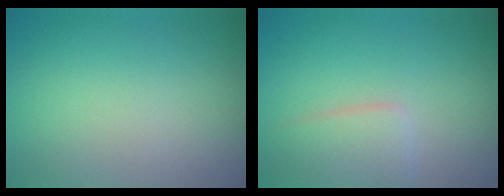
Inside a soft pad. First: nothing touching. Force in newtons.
{"total": 2.9, "press": 2.9, "slide": 0.1}